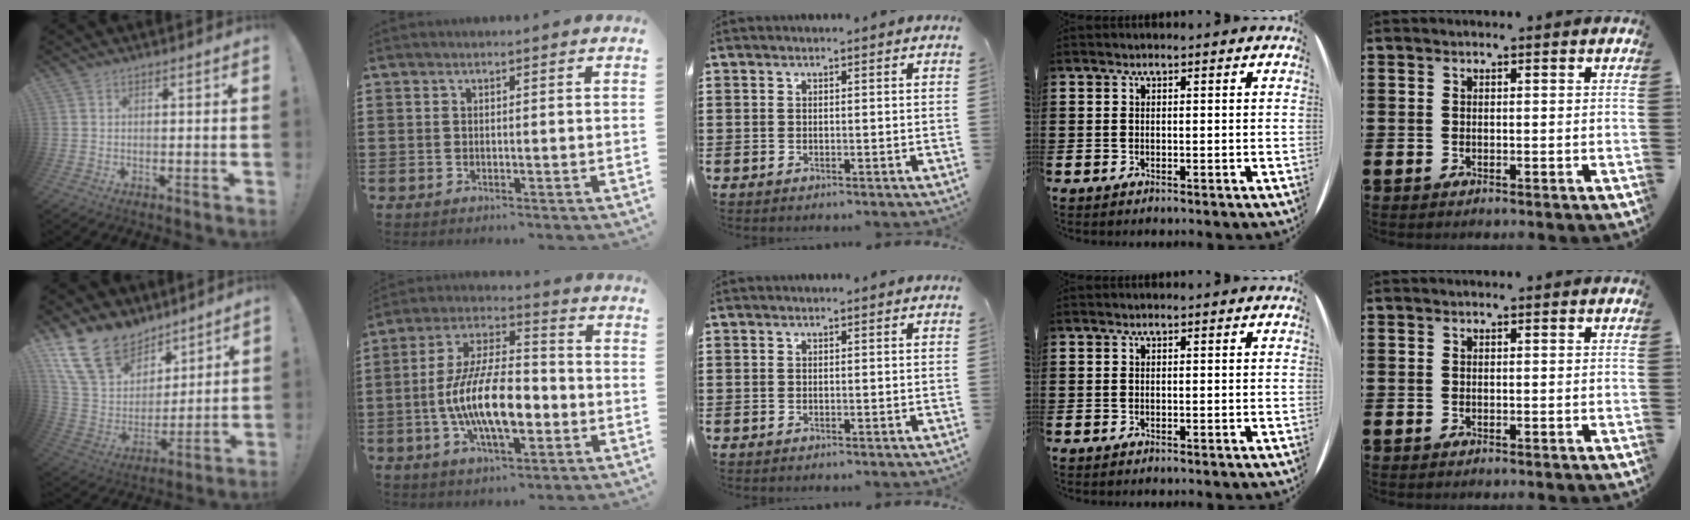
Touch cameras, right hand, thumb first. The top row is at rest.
{"thumb": {"total": 18.5, "force": [12.6, 11.4, 7.3], "torque": [-0.145, -0.071, 0.250]}, "index": {"total": 13.9, "force": [-3.8, 5.9, 12.0], "torque": [-0.260, -0.003, -0.071]}}